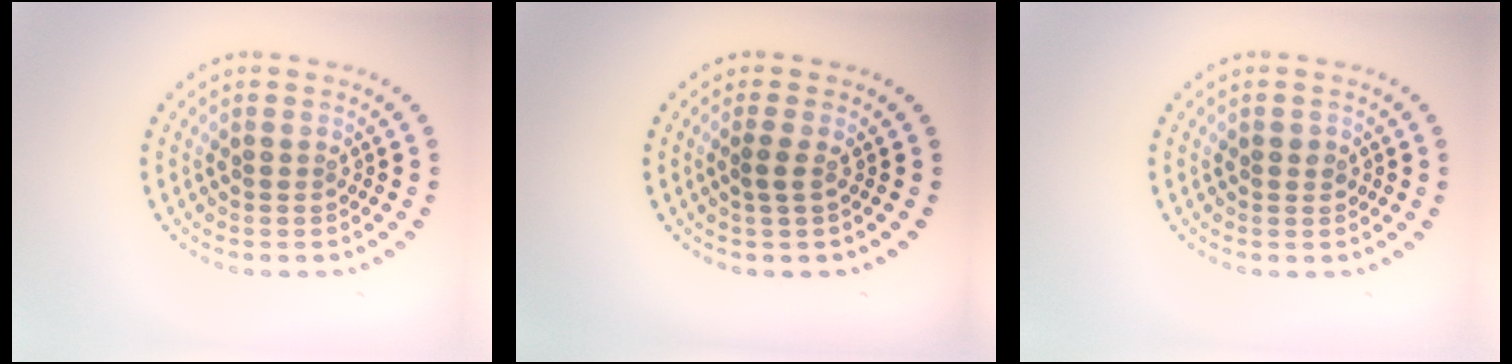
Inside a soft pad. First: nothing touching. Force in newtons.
{"total": 0.9, "press": 0.8, "slide": 0.5}
{"total": 1.0, "press": 0.9, "slide": 0.3}